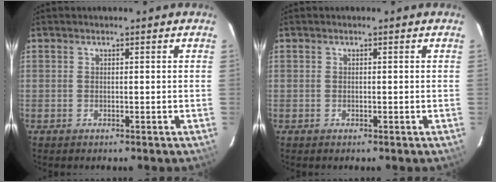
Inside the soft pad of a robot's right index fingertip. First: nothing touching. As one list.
[{"total": 0.0}]